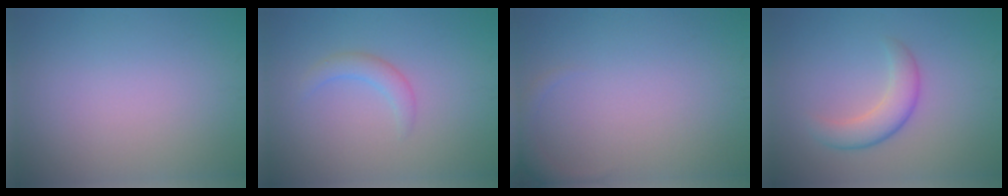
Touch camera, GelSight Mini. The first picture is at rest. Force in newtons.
{"total": 1.9, "press": 1.8, "slide": 0.3}
{"total": 1.4, "press": 1.4, "slide": 0.1}
{"total": 3.4, "press": 3.3, "slide": 0.2}